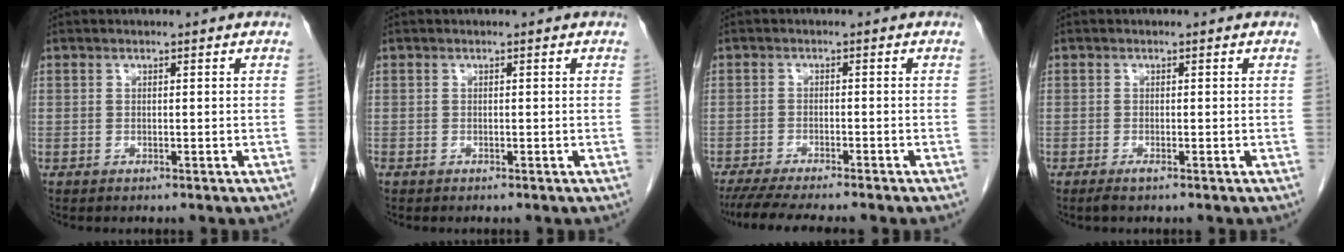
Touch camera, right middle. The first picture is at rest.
{"total": 0.0}
{"total": 8.9, "force": [-7.6, 0.1, 4.6], "torque": [-0.060, -0.018, -0.119]}
{"total": 1.0, "force": [-0.7, -0.1, 0.7], "torque": [-0.015, -0.003, -0.014]}